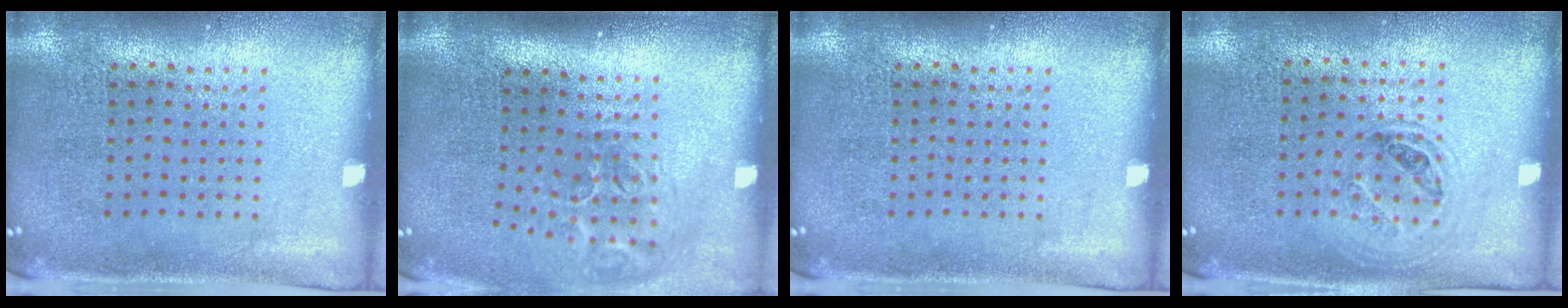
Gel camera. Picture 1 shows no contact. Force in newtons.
{"total": 2.0, "press": 1.2, "slide": 1.6}
{"total": 0.0}
{"total": 1.1, "press": 1.0, "slide": 0.5}